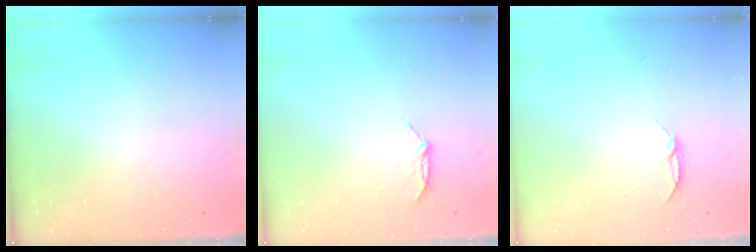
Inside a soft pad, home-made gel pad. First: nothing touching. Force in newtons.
{"total": 5.9, "press": 5.8, "slide": 0.7}
{"total": 4.0, "press": 4.0, "slide": 0.4}